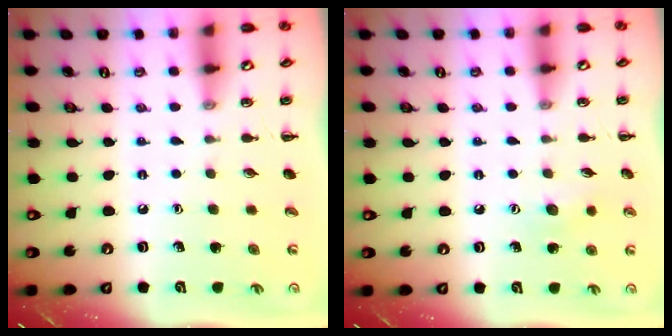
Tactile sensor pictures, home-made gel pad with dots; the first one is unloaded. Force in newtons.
{"total": 6.4, "press": 6.3, "slide": 1.4}